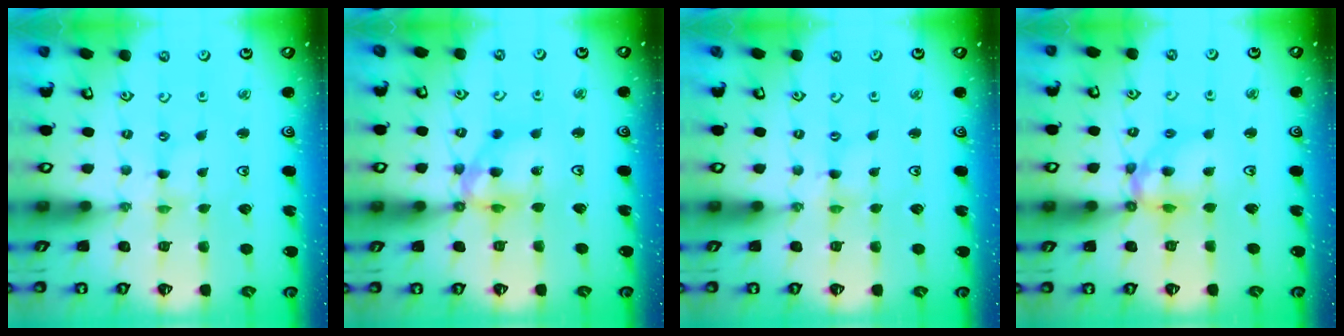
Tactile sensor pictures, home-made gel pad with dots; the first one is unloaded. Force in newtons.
{"total": 11.9, "press": 11.6, "slide": 2.6}
{"total": 0.7, "press": 0.7, "slide": 0.2}
{"total": 11.3, "press": 11.3, "slide": 1.2}